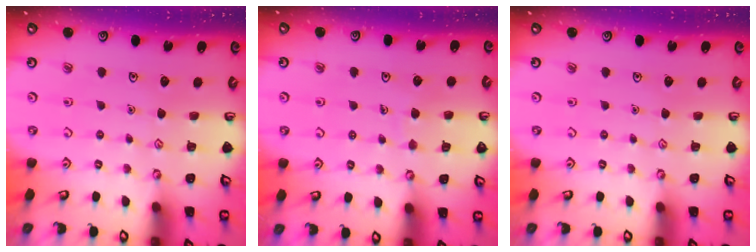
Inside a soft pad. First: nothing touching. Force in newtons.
{"total": 4.3, "press": 4.3, "slide": 0.4}
{"total": 0.0}